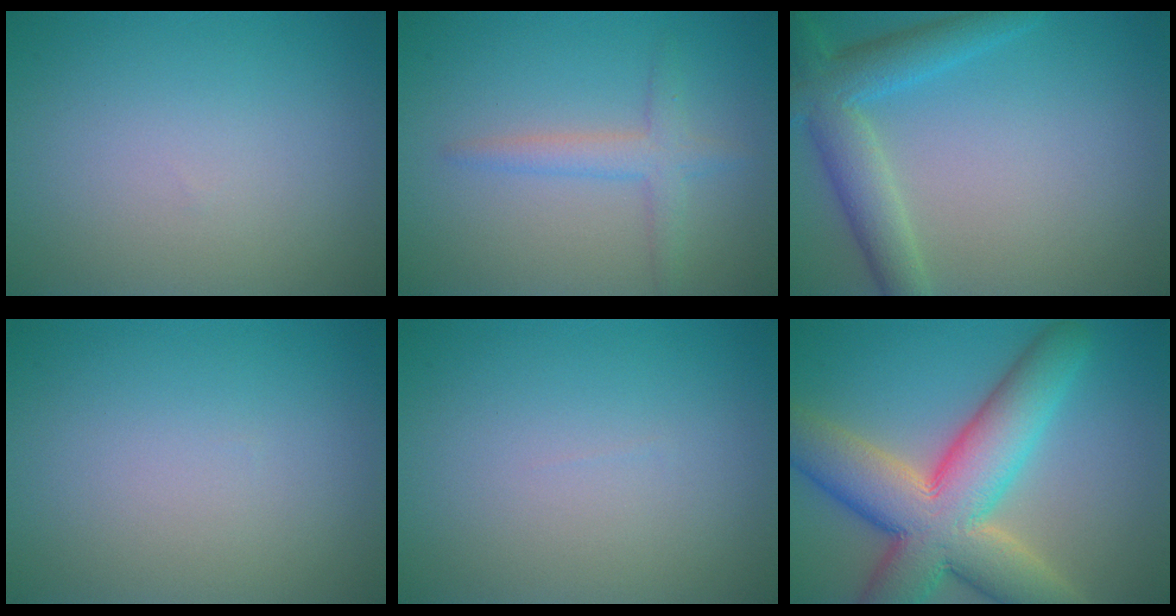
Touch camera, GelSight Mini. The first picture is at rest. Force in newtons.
{"total": 2.4, "press": 2.4, "slide": 0.1}
{"total": 5.1, "press": 5.1, "slide": 0.2}
{"total": 0.0}
{"total": 0.0}
{"total": 11.8, "press": 11.8, "slide": 0.9}